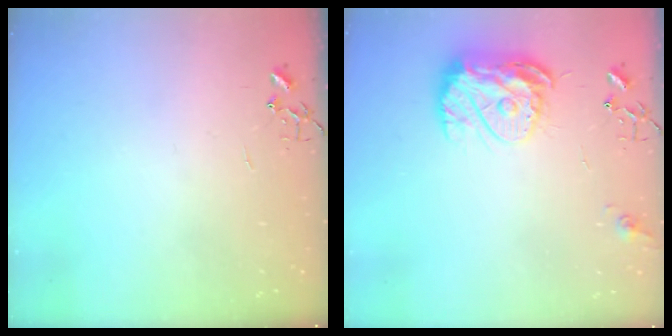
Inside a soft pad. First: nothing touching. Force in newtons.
{"total": 13.0, "press": 13.0, "slide": 1.2}